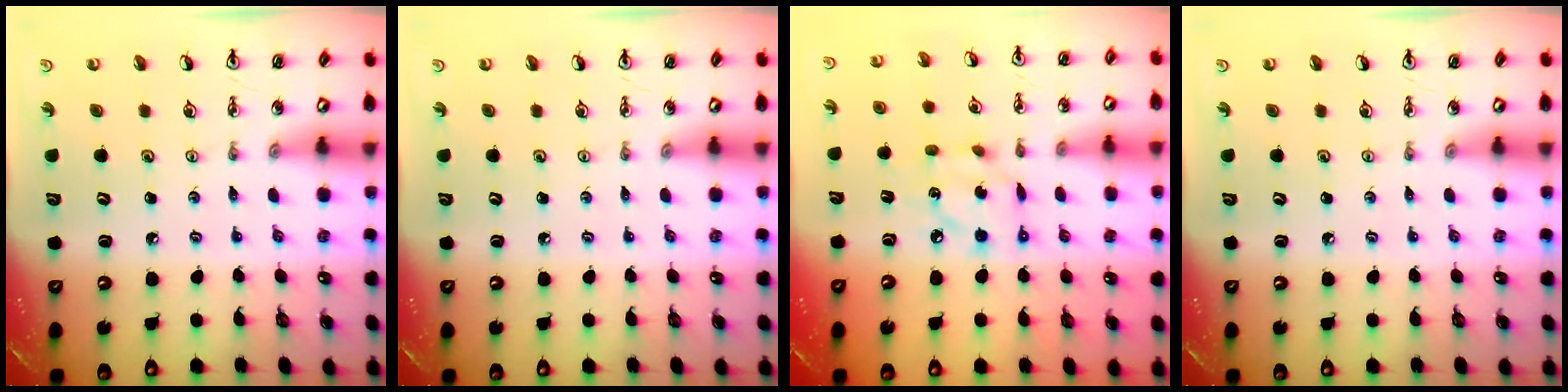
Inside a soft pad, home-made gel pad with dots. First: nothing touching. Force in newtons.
{"total": 0.0}
{"total": 9.4, "press": 9.4, "slide": 0.5}
{"total": 0.0}